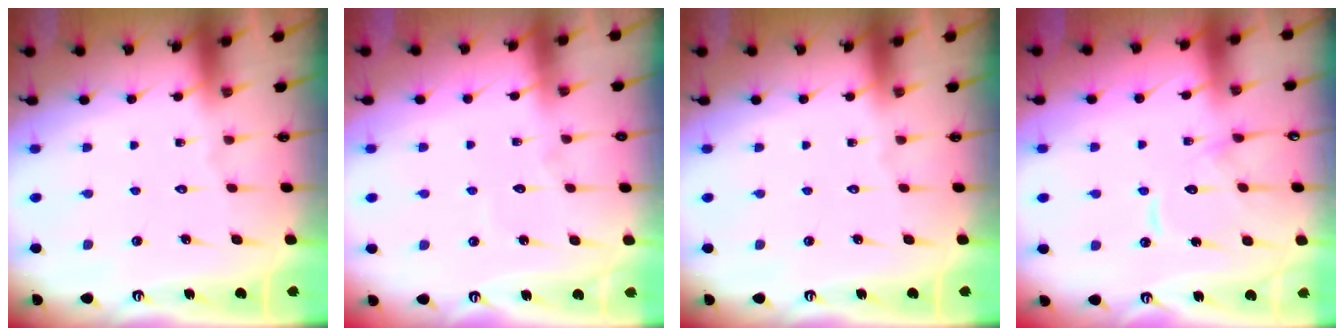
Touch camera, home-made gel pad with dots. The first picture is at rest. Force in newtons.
{"total": 4.3, "press": 4.3, "slide": 0.3}
{"total": 0.0}
{"total": 10.6, "press": 10.6, "slide": 0.5}